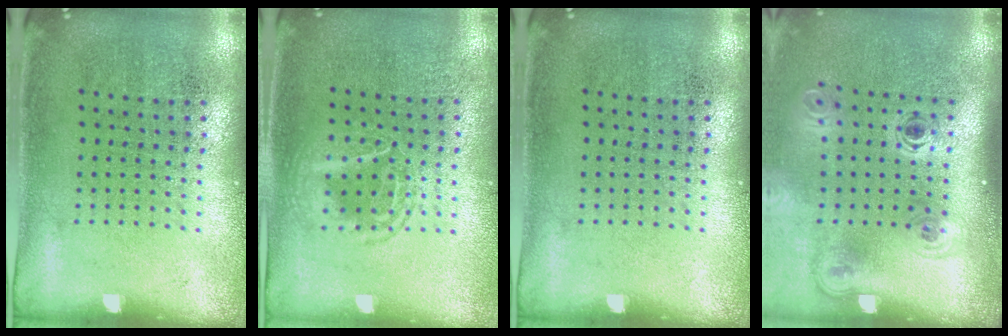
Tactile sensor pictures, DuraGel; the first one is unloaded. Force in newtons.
{"total": 1.1, "press": 1.1, "slide": 0.2}
{"total": 0.0}
{"total": 2.0, "press": 1.4, "slide": 1.5}